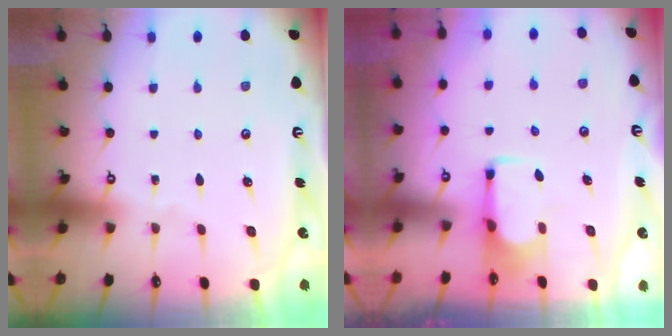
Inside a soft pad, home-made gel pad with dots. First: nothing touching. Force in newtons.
{"total": 1.9, "press": 1.7, "slide": 0.7}